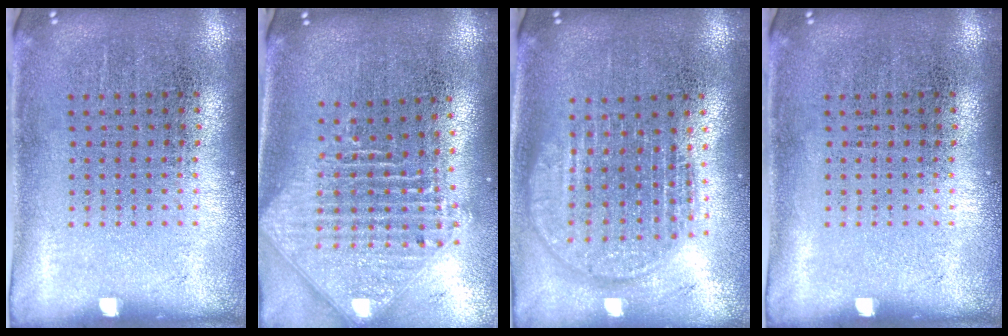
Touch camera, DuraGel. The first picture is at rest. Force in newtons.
{"total": 2.5, "press": 1.9, "slide": 1.7}
{"total": 1.8, "press": 1.5, "slide": 0.9}
{"total": 0.0}